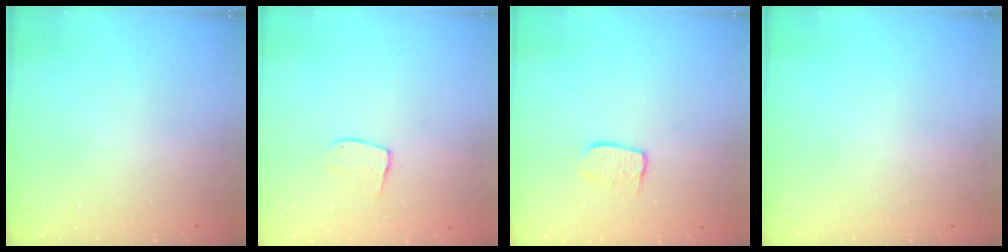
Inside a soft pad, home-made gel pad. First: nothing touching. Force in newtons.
{"total": 7.5, "press": 7.5, "slide": 0.4}
{"total": 5.5, "press": 5.5, "slide": 0.3}
{"total": 0.0}